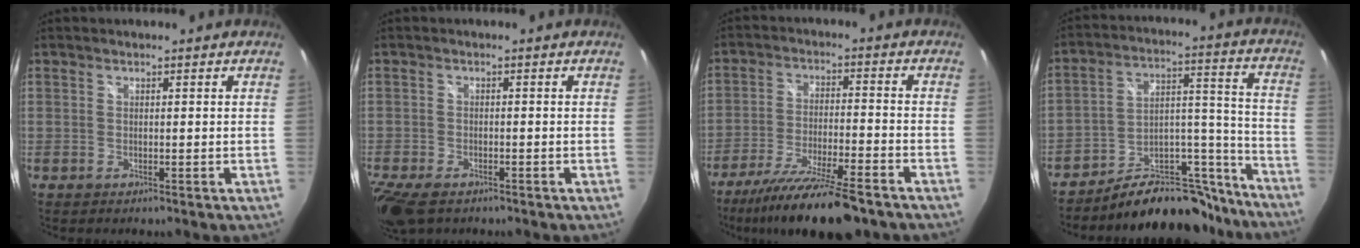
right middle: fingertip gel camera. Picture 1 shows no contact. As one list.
[{"total": 7.8, "force": [-5.4, 3.5, 4.3], "torque": [-0.113, -0.035, -0.103]}, {"total": 15.8, "force": [-12.7, 2.3, 9.1], "torque": [-0.181, -0.027, -0.210]}, {"total": 19.1, "force": [-16.8, 7.2, 5.6], "torque": [-0.068, 0.082, -0.235]}]